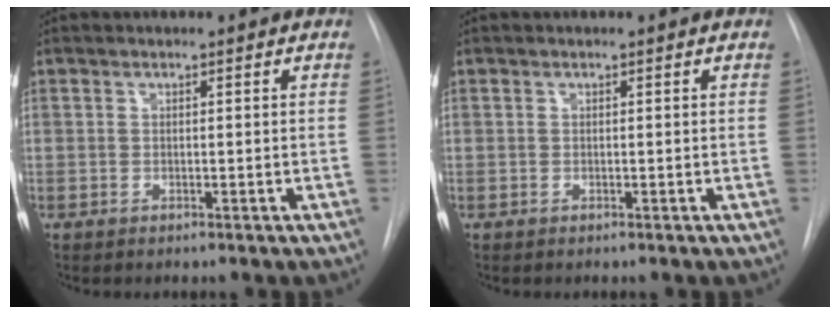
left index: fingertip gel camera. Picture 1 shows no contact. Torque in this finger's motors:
{"motor_torque": [-0.02, 0.02, 0.01, 0.00]}